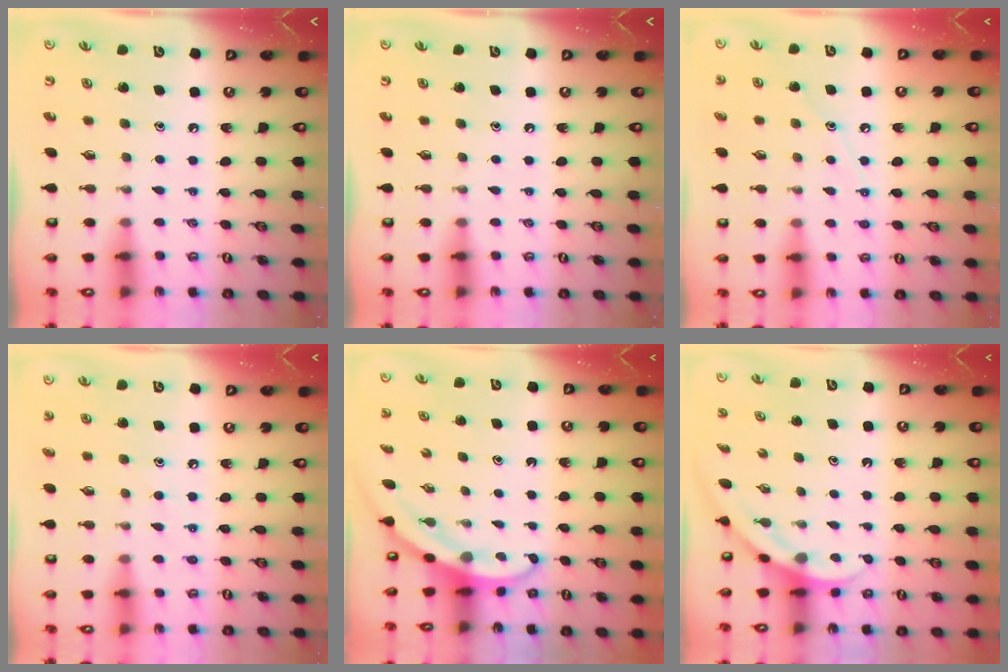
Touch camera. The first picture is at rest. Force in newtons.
{"total": 0.0}
{"total": 7.2, "press": 7.2, "slide": 0.5}
{"total": 8.3, "press": 8.2, "slide": 0.9}
{"total": 3.3, "press": 3.3, "slide": 0.2}
{"total": 4.1, "press": 4.1, "slide": 0.3}